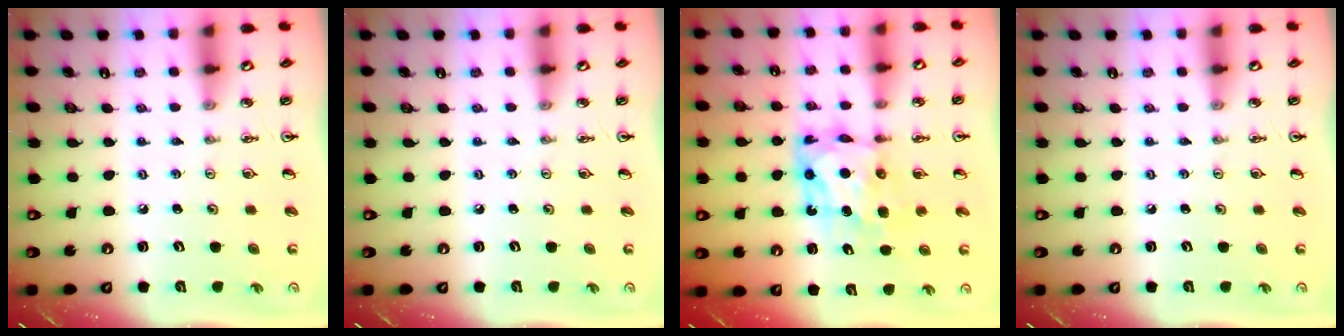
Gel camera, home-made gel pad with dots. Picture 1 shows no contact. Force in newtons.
{"total": 0.0}
{"total": 8.3, "press": 8.3, "slide": 0.7}
{"total": 0.0}